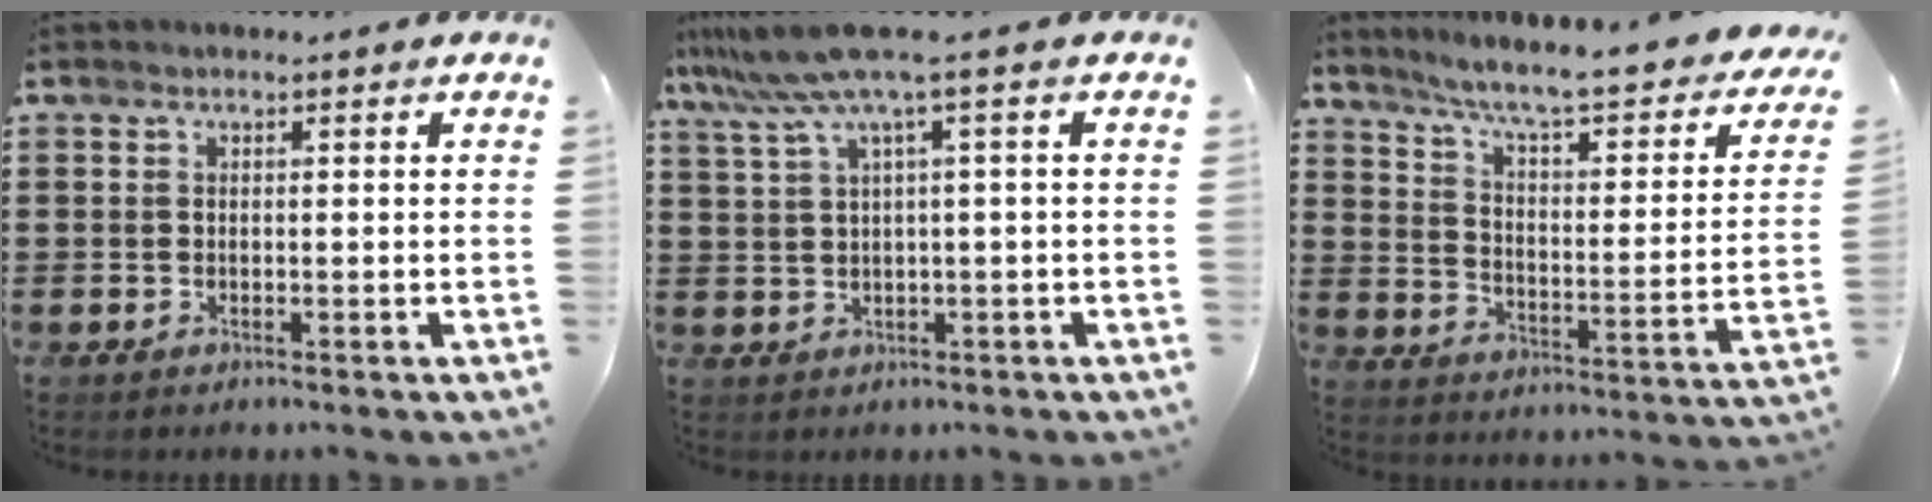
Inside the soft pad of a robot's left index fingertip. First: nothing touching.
{"total": 6.2, "force": [2.5, -0.6, 5.7], "torque": [-0.139, -0.027, 0.036]}
{"total": 6.7, "force": [5.2, 0.0, 4.2], "torque": [-0.102, -0.045, 0.080]}